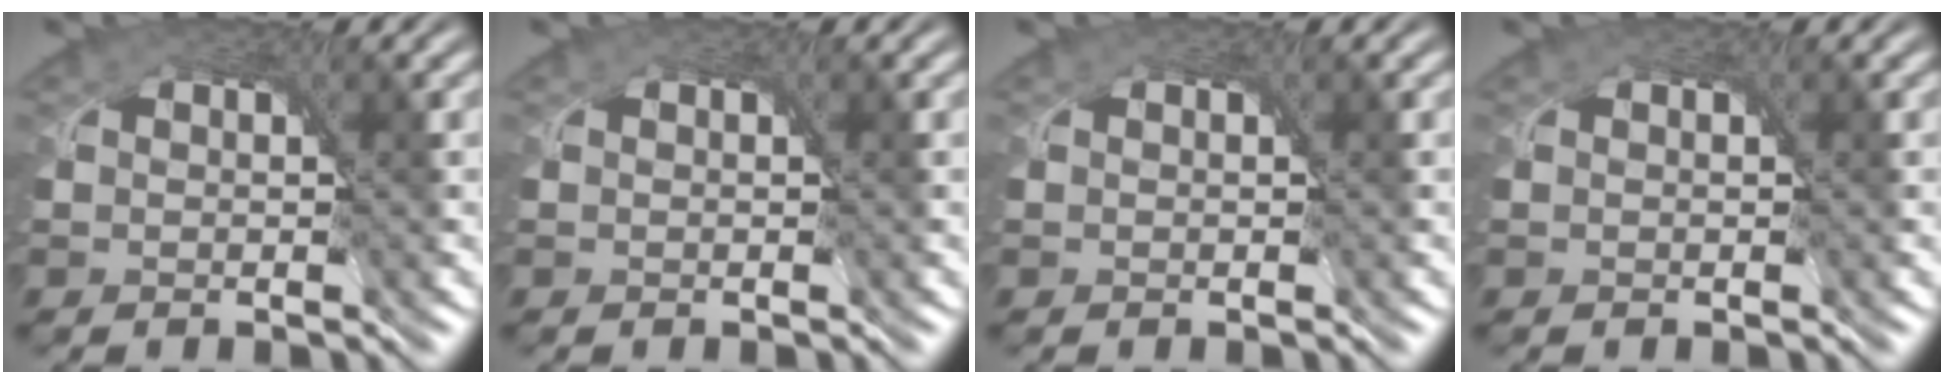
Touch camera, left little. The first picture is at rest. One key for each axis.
{"total": 0.0}
{"total": 0.0}
{"total": 0.0}